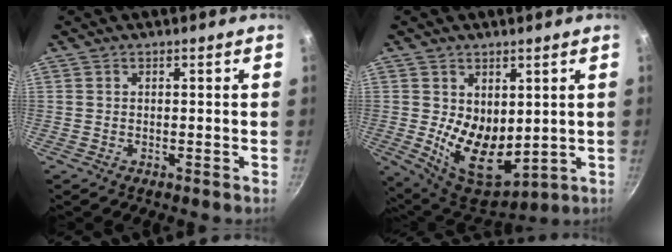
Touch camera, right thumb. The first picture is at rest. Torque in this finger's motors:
{"motor_torque": [-0.36, 1.38, 0.86, 0.15, 0.17]}